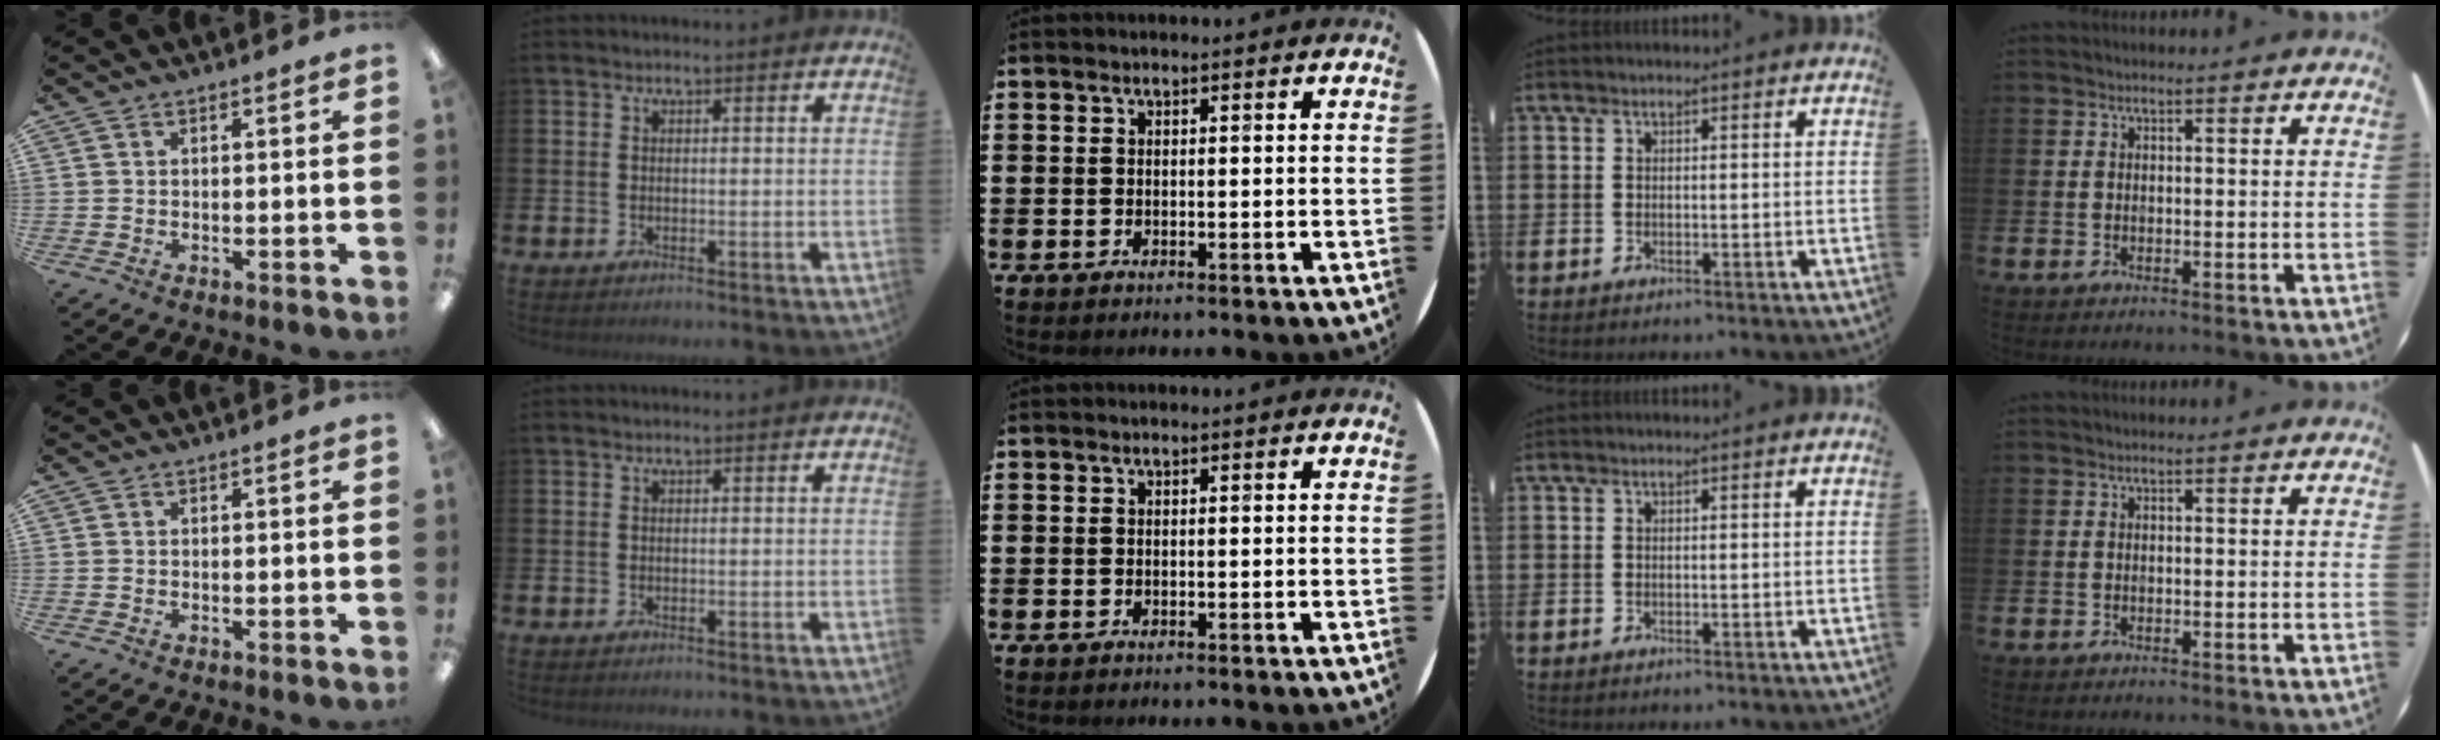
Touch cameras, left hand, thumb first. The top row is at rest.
{}